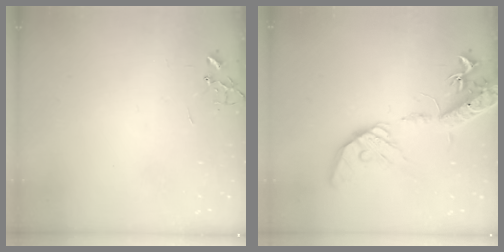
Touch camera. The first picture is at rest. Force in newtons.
{"total": 19.4, "press": 19.1, "slide": 3.3}